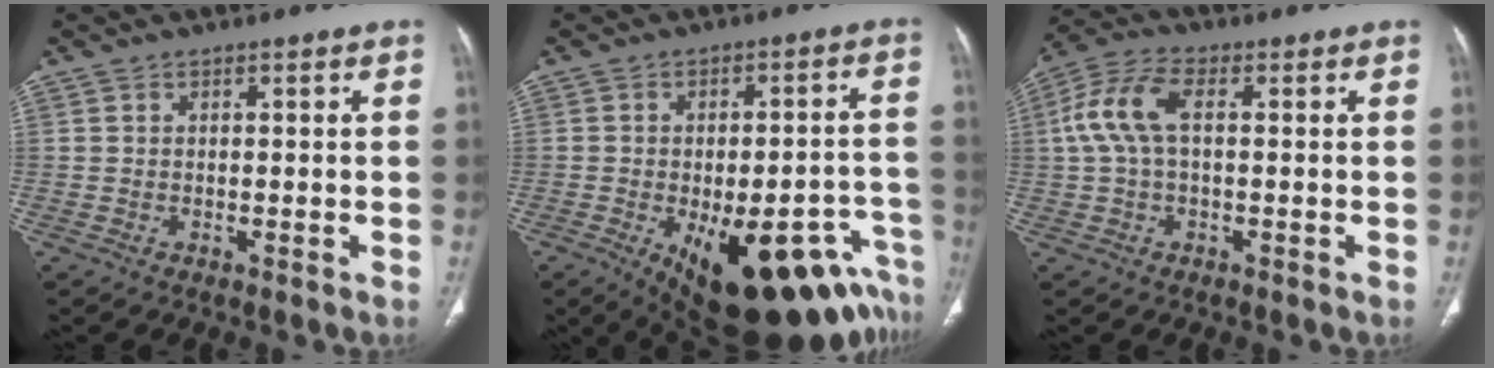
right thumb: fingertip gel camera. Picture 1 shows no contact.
{"total": 25.6, "force": [-13.5, 10.5, 19.0], "torque": [-0.172, 0.046, -0.161]}
{"total": 8.9, "force": [1.1, 4.5, 7.6], "torque": [-0.178, 0.029, 0.018]}